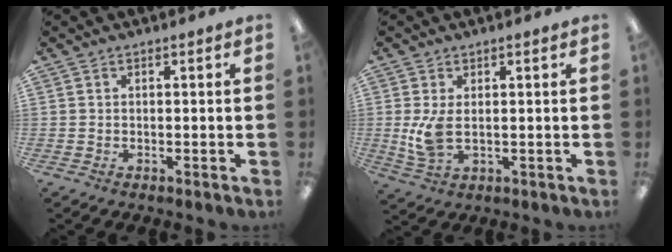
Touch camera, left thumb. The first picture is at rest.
{"total": 7.6, "force": [0.5, 3.6, 6.7], "torque": [-0.144, -0.010, 0.006]}